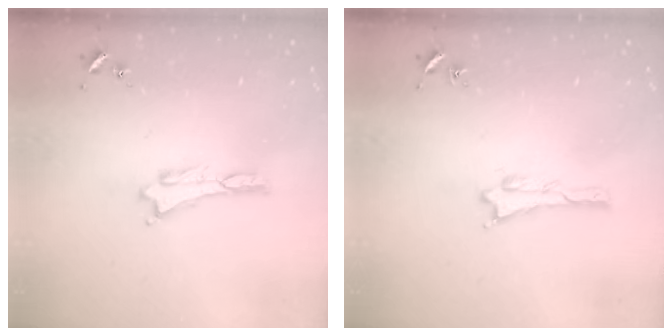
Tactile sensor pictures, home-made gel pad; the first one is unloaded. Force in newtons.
{"total": 0.0}